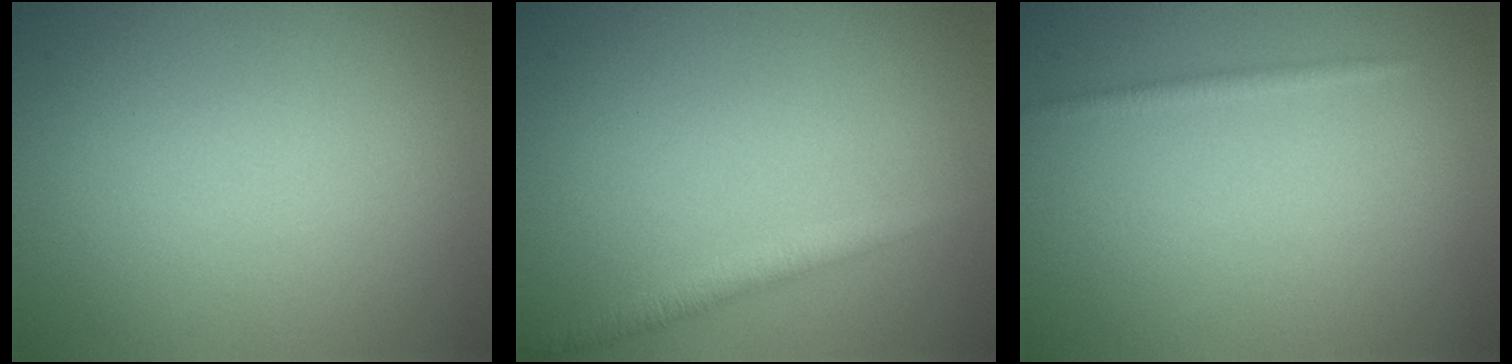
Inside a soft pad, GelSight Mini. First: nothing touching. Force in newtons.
{"total": 1.9, "press": 1.9, "slide": 0.0}
{"total": 0.8, "press": 0.8, "slide": 0.1}